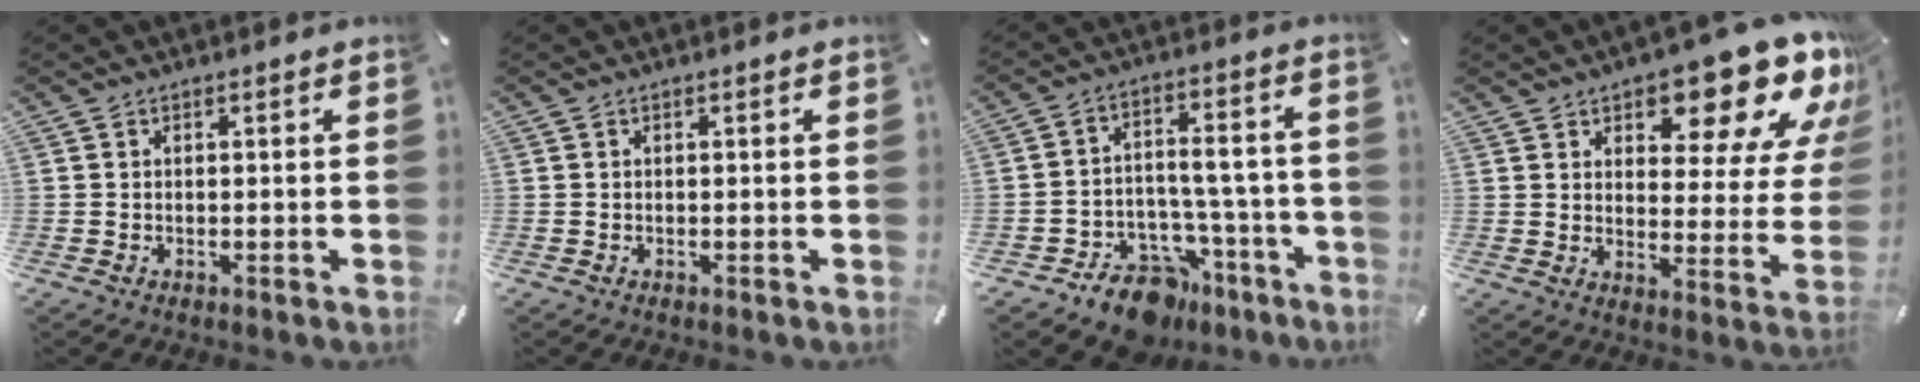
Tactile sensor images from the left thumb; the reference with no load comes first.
{"total": 0.0}
{"total": 12.7, "force": [-8.6, 7.6, 5.6], "torque": [-0.072, 0.058, -0.138]}
{"total": 17.1, "force": [12.5, 7.0, 9.3], "torque": [-0.110, -0.100, 0.203]}